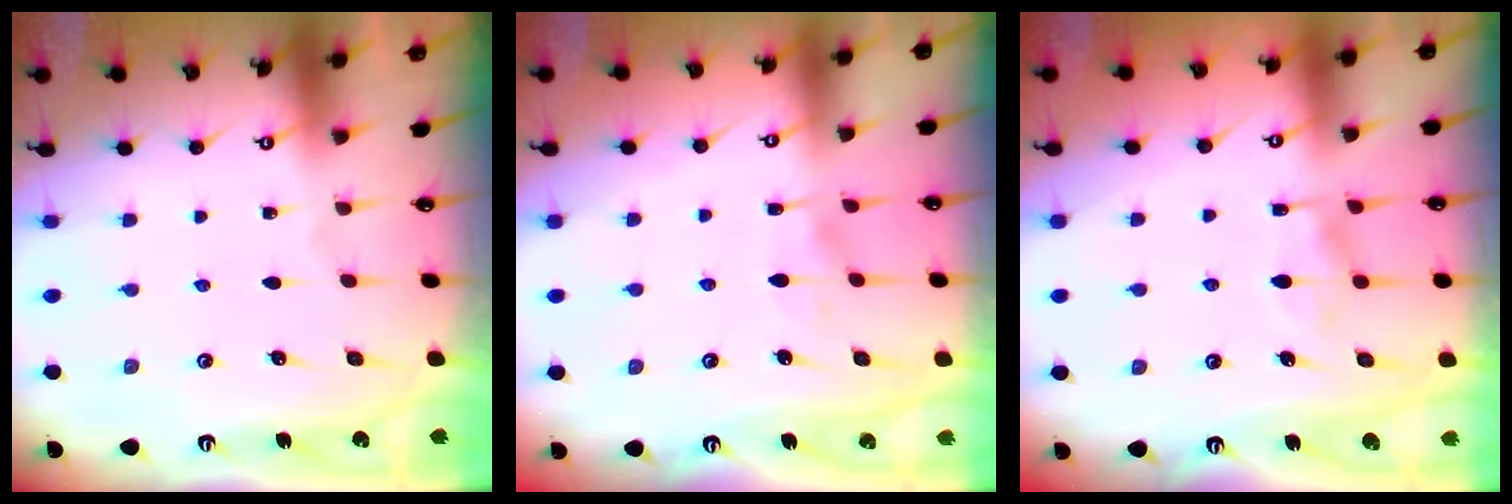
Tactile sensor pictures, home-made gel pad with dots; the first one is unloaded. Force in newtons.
{"total": 5.2, "press": 5.2, "slide": 0.3}
{"total": 7.6, "press": 7.6, "slide": 0.9}